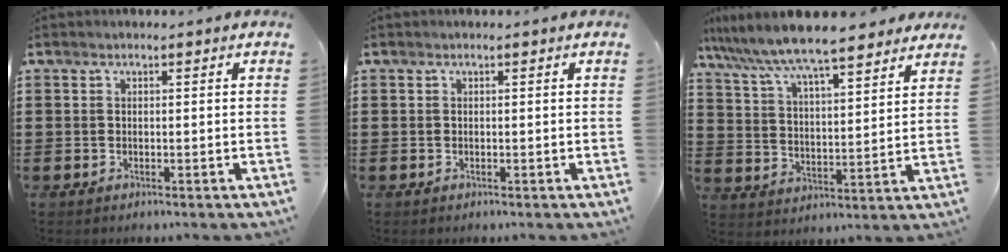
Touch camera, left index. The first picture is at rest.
{"total": 0.0}
{"total": 7.8, "force": [7.1, 0.5, 3.1], "torque": [-0.092, -0.039, 0.120]}